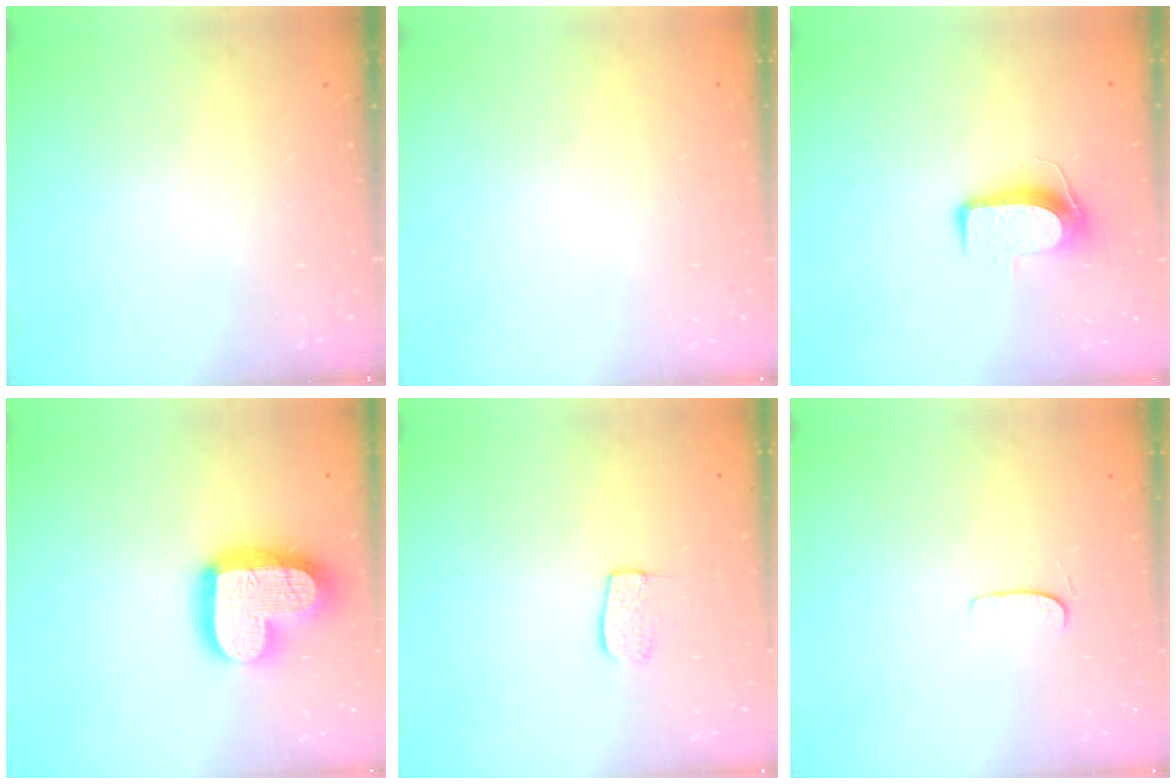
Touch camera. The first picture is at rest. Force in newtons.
{"total": 0.0}
{"total": 8.8, "press": 8.8, "slide": 0.8}
{"total": 20.3, "press": 20.2, "slide": 1.7}
{"total": 5.6, "press": 5.6, "slide": 0.2}
{"total": 5.1, "press": 5.1, "slide": 0.4}